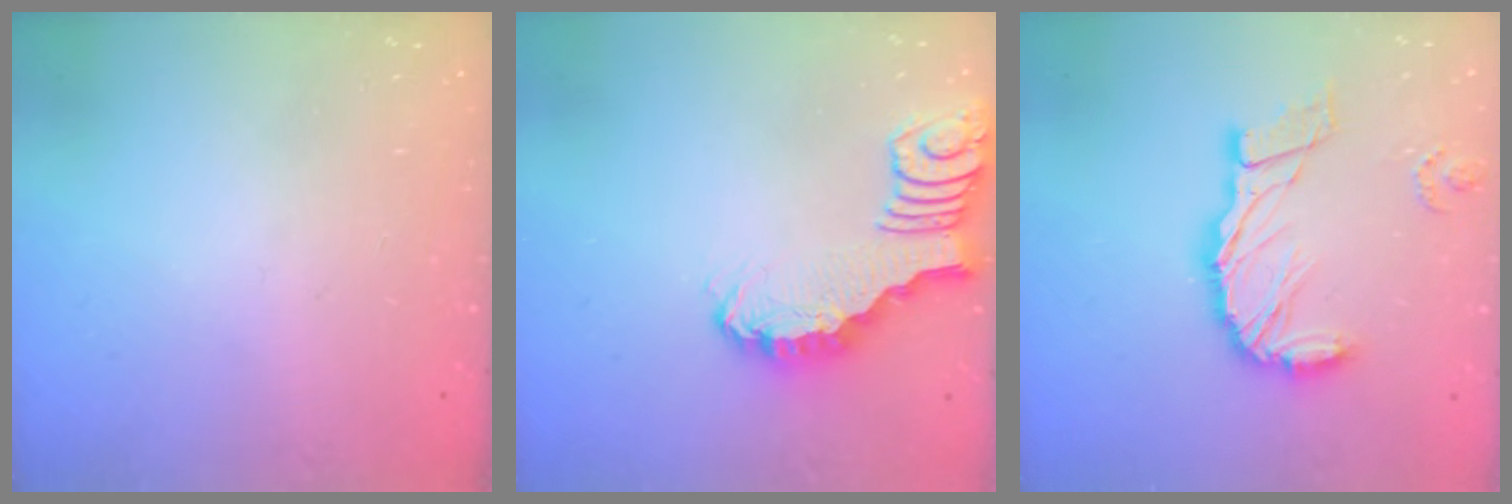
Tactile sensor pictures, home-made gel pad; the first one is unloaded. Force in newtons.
{"total": 2.8, "press": 2.7, "slide": 0.4}
{"total": 14.7, "press": 14.5, "slide": 2.3}